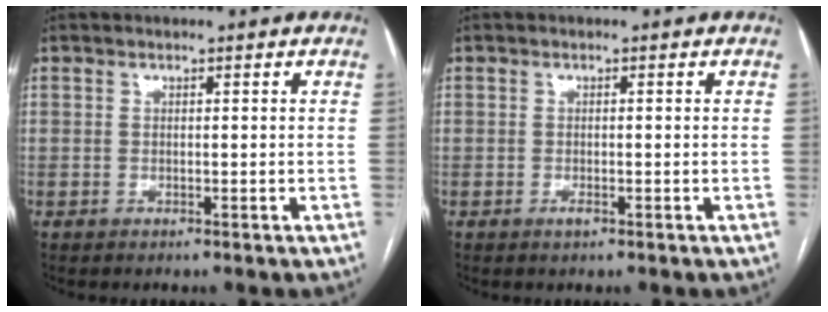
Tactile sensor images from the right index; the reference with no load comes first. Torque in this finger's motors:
{"motor_torque": [-0.09, 0.01, -0.01, -0.01]}